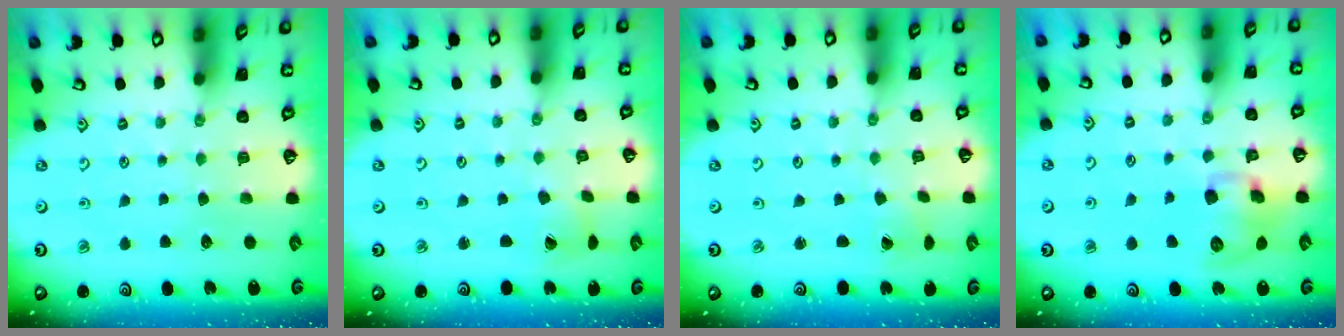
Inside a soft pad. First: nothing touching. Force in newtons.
{"total": 2.7, "press": 2.7, "slide": 0.4}
{"total": 0.0}
{"total": 11.1, "press": 10.9, "slide": 2.0}